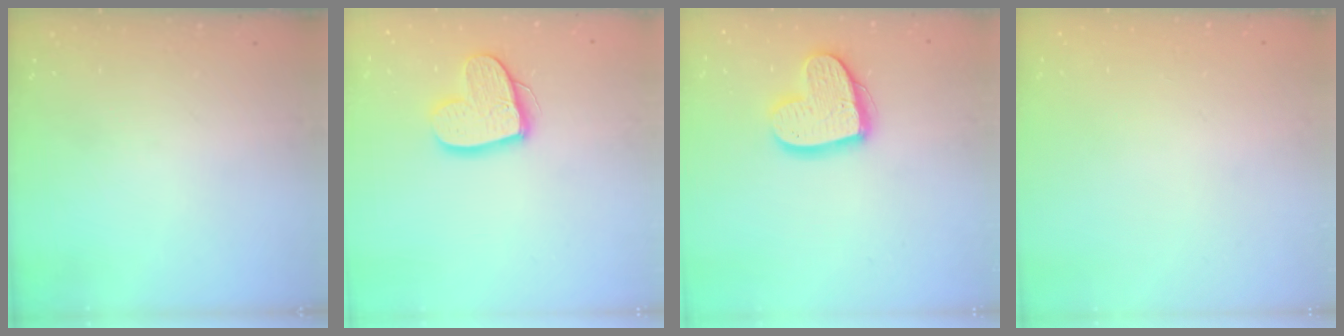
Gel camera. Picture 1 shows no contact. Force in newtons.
{"total": 12.9, "press": 12.9, "slide": 1.0}
{"total": 15.4, "press": 15.4, "slide": 1.2}
{"total": 0.0}